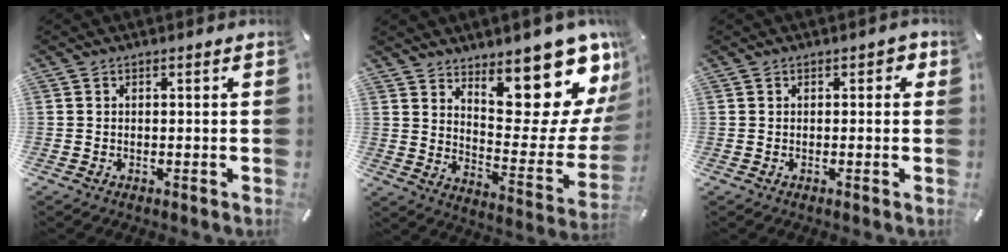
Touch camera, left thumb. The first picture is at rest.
{"total": 18.7, "force": [14.6, 6.5, 9.7], "torque": [-0.096, -0.136, 0.241]}
{"total": 1.1, "force": [0.2, 0.9, 0.6], "torque": [-0.012, 0.007, 0.002]}